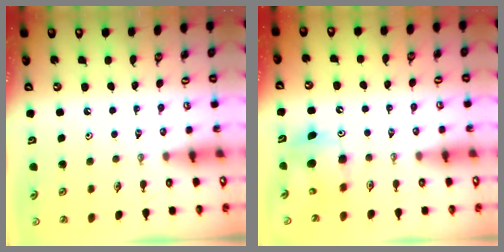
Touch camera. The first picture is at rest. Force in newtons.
{"total": 8.9, "press": 8.9, "slide": 0.6}